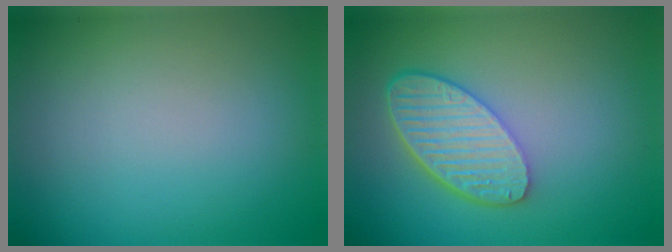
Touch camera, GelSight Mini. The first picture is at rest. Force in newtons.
{"total": 6.0, "press": 4.7, "slide": 3.8}